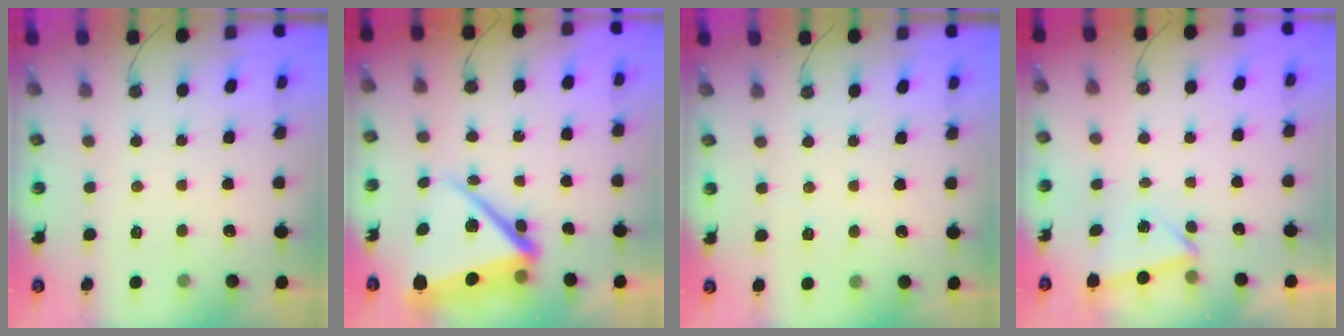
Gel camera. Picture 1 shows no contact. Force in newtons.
{"total": 16.9, "press": 16.8, "slide": 1.7}
{"total": 2.9, "press": 2.1, "slide": 2.1}
{"total": 2.3, "press": 2.0, "slide": 1.2}